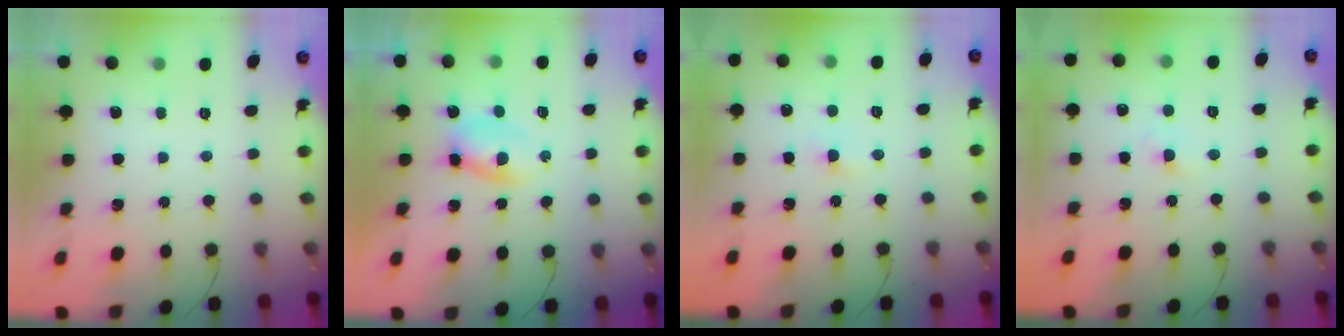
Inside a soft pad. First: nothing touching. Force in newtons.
{"total": 2.8, "press": 2.5, "slide": 1.2}
{"total": 1.9, "press": 1.7, "slide": 0.9}
{"total": 1.8, "press": 1.6, "slide": 0.7}